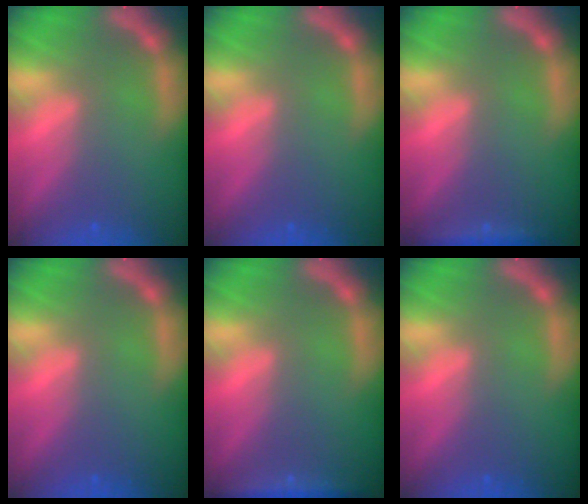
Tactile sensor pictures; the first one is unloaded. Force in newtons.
{"total": 0.0}
{"total": 1.9}
{"total": 0.0}
{"total": 2.9}
{"total": 0.0}